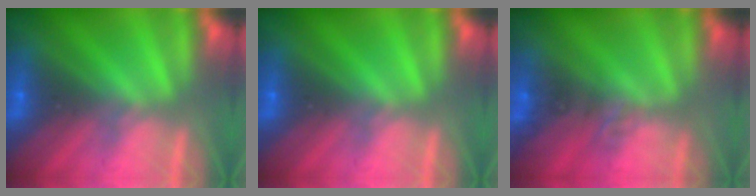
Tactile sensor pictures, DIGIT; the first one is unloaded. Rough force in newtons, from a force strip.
{"total": 0.0}
{"total": 1.6}